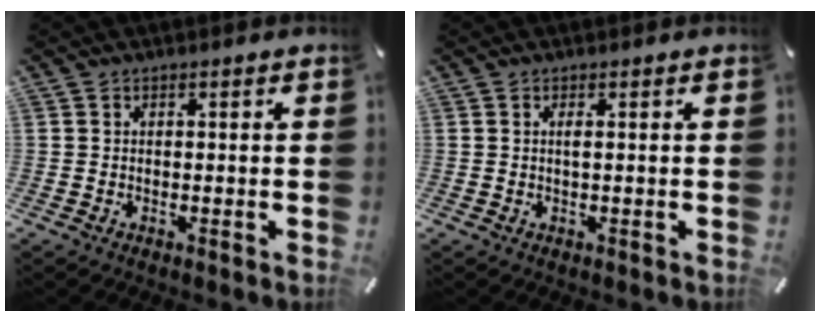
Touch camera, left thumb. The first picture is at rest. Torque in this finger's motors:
{"motor_torque": [0.00, 0.25, 0.22, -0.09, 0.00]}